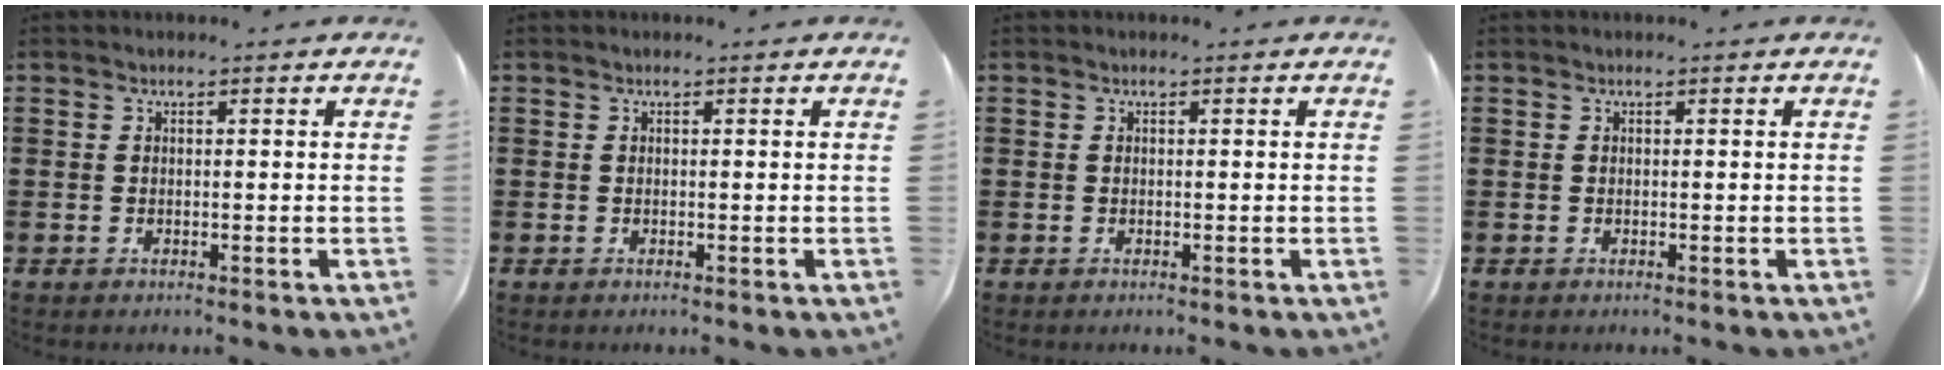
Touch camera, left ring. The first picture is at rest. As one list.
[{"total": 0.0}, {"total": 0.0}, {"total": 0.0}]